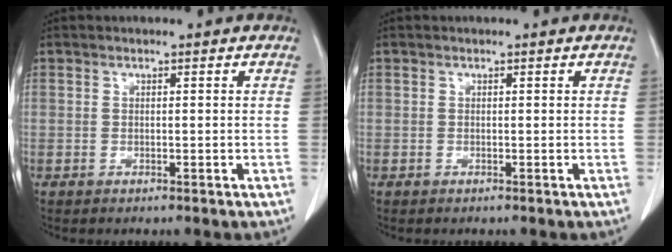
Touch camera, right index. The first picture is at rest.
{"total": 0.0}